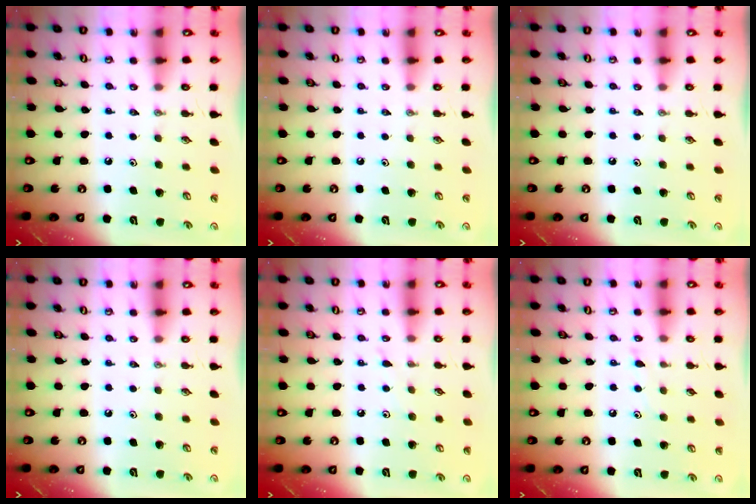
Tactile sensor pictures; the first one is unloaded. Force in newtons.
{"total": 0.0}
{"total": 0.0}
{"total": 0.0}
{"total": 2.7, "press": 2.7, "slide": 0.5}
{"total": 5.2, "press": 5.1, "slide": 0.6}